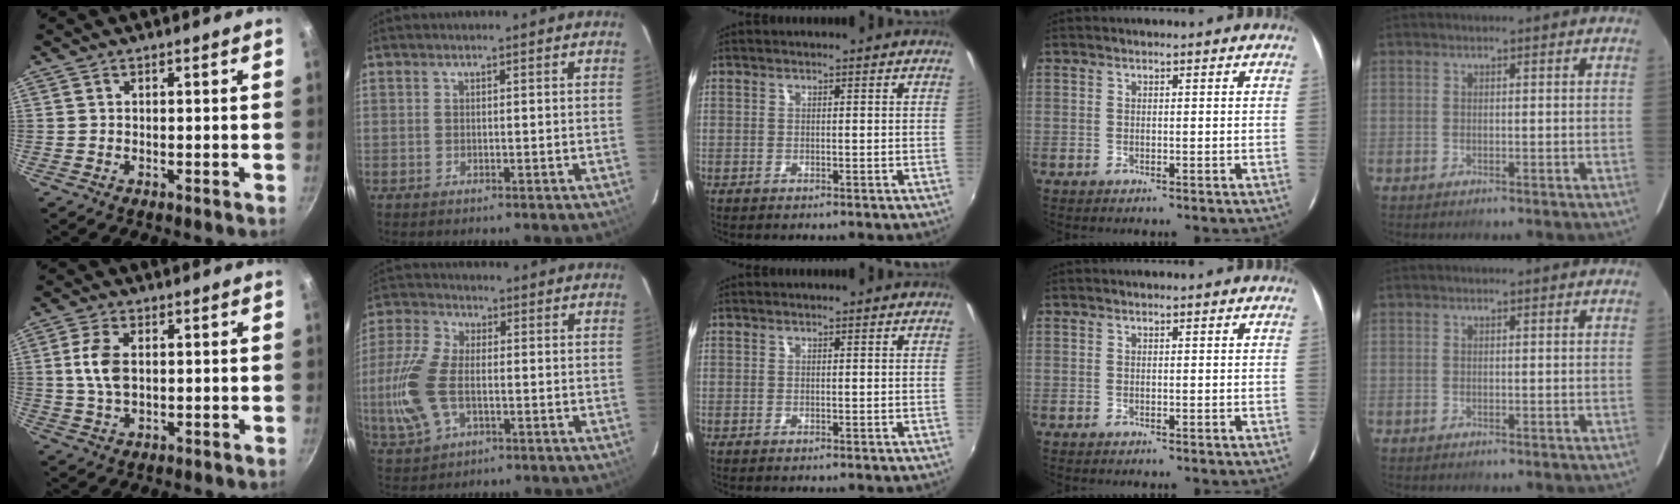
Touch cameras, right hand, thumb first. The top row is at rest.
{"thumb": {"total": 6.3, "force": [0.7, 3.7, 5.1], "torque": [-0.100, 0.004, 0.013]}, "index": {"total": 12.6, "force": [-2.1, 7.0, 10.4], "torque": [-0.243, 0.003, -0.039]}}